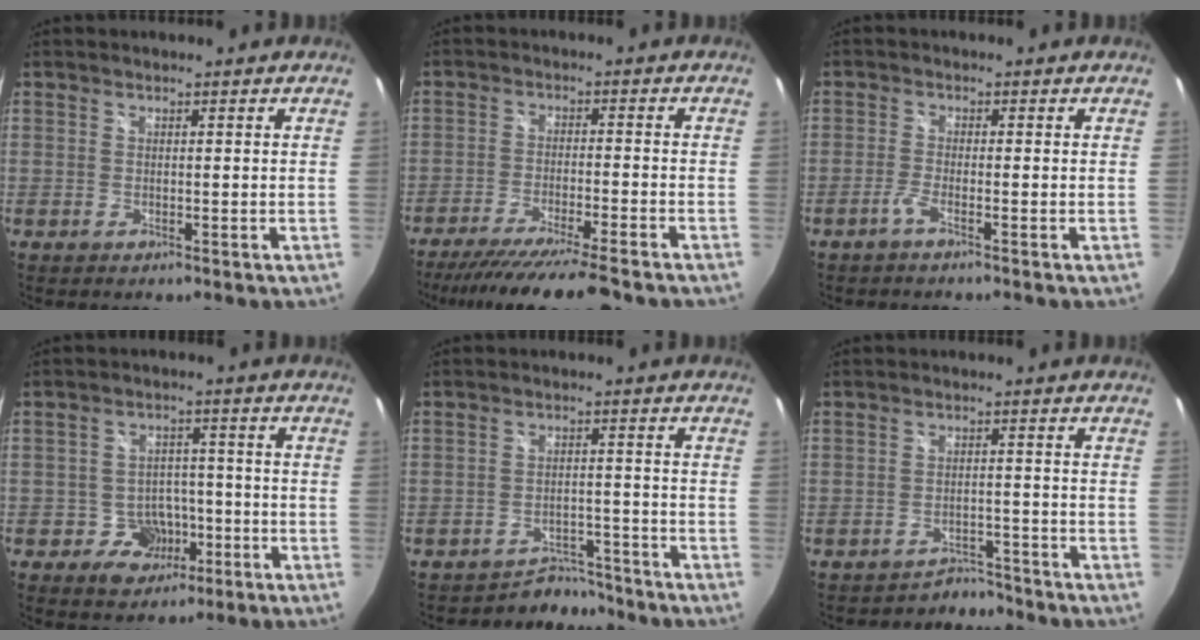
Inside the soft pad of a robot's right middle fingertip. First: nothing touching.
{"total": 15.4, "force": [-13.3, 0.6, 7.8], "torque": [-0.152, -0.030, -0.210]}
{"total": 1.8, "force": [-1.3, -0.1, 1.2], "torque": [-0.034, -0.002, -0.031]}
{"total": 6.9, "force": [-3.0, 5.9, 2.1], "torque": [-0.047, 0.018, -0.028]}
{"total": 5.5, "force": [-5.0, 2.1, -0.7], "torque": [0.011, 0.016, -0.073]}
{"total": 3.8, "force": [-3.5, 1.2, -0.8], "torque": [0.014, 0.013, -0.054]}